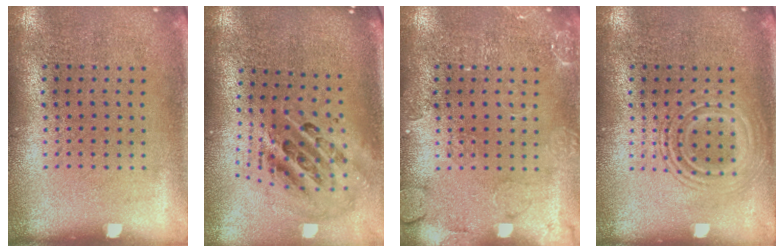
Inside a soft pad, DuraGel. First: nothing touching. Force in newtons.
{"total": 2.5, "press": 1.7, "slide": 1.9}
{"total": 2.5, "press": 2.5, "slide": 0.4}
{"total": 2.8, "press": 2.8, "slide": 0.4}